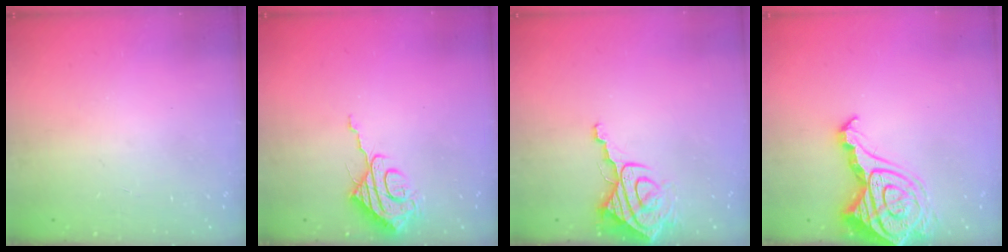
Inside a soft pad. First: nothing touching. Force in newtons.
{"total": 9.5, "press": 9.5, "slide": 0.7}
{"total": 8.9, "press": 8.9, "slide": 0.8}
{"total": 16.4, "press": 16.3, "slide": 1.9}